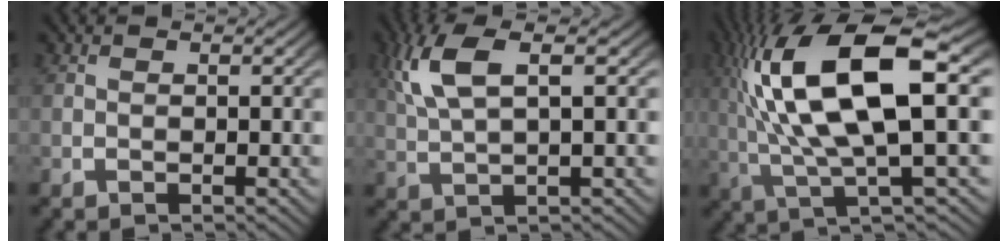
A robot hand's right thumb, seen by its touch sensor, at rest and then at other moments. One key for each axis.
{"total": 5.9, "fx": 2.4, "fy": 2.5, "fz": 4.8, "tx": -0.113, "ty": 0.008, "tz": 0.048}
{"total": 14.8, "fx": 1.9, "fy": 6.7, "fz": 13.0, "tx": -0.249, "ty": -0.010, "tz": 0.040}